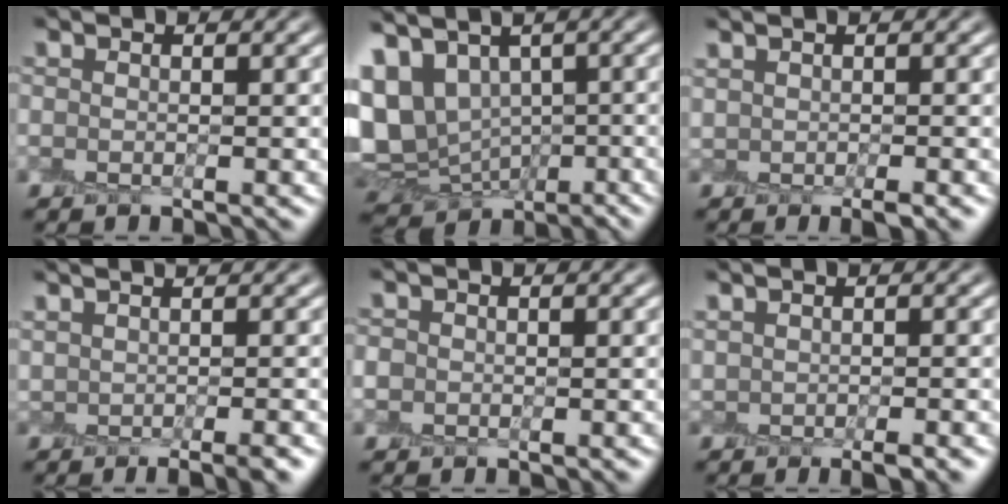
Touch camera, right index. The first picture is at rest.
{"total": 8.8, "force": [1.2, 6.3, 6.0], "torque": [-0.130, 0.003, 0.032]}
{"total": 2.0, "force": [-0.7, 0.4, 1.8], "torque": [-0.030, -0.006, -0.005]}
{"total": 5.0, "force": [0.2, 2.1, 4.6], "torque": [-0.025, 0.020, 0.009]}
{"total": 0.9, "force": [-0.2, 0.9, 0.0], "torque": [0.003, 0.000, -0.008]}
{"total": 2.4, "force": [-1.0, 0.6, 2.1], "torque": [-0.030, -0.006, -0.009]}